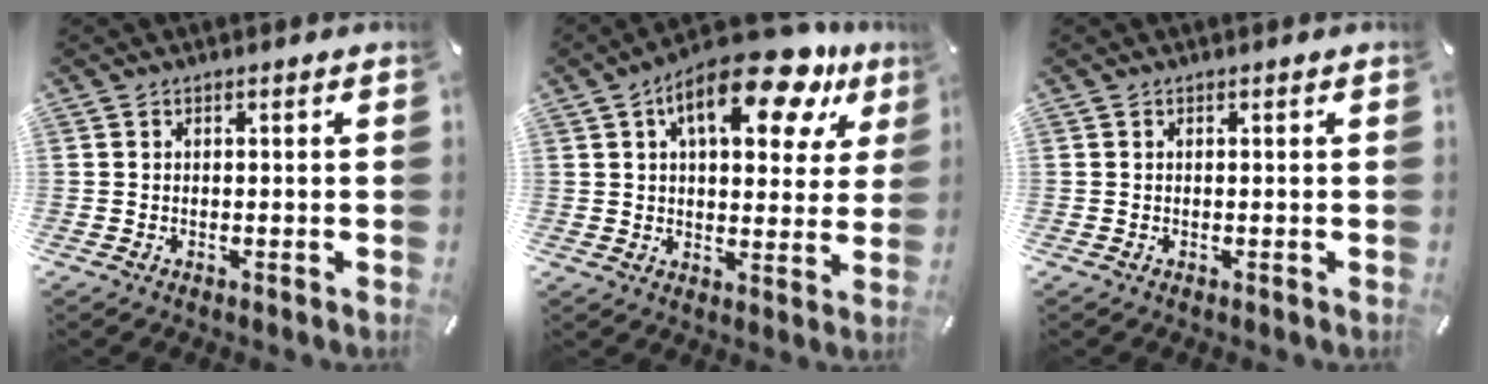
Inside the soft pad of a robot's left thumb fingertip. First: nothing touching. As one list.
[{"total": 17.1, "force": [9.2, 7.5, 12.3], "torque": [-0.170, -0.044, 0.143]}, {"total": 0.0}]